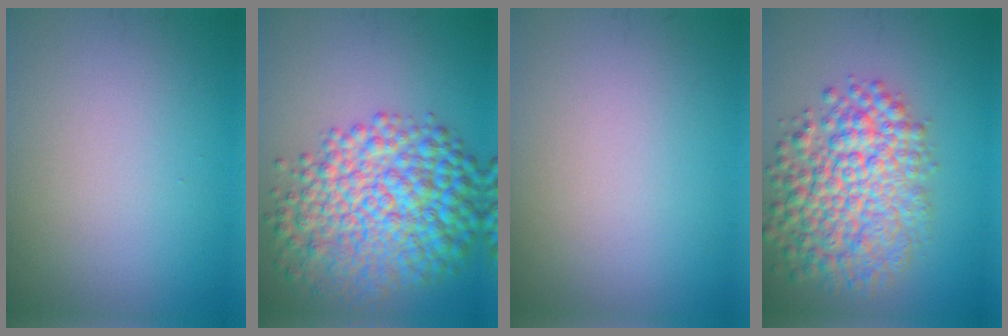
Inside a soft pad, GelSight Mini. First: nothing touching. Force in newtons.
{"total": 9.9, "press": 9.9, "slide": 0.1}
{"total": 0.0}
{"total": 8.3, "press": 8.3, "slide": 0.2}